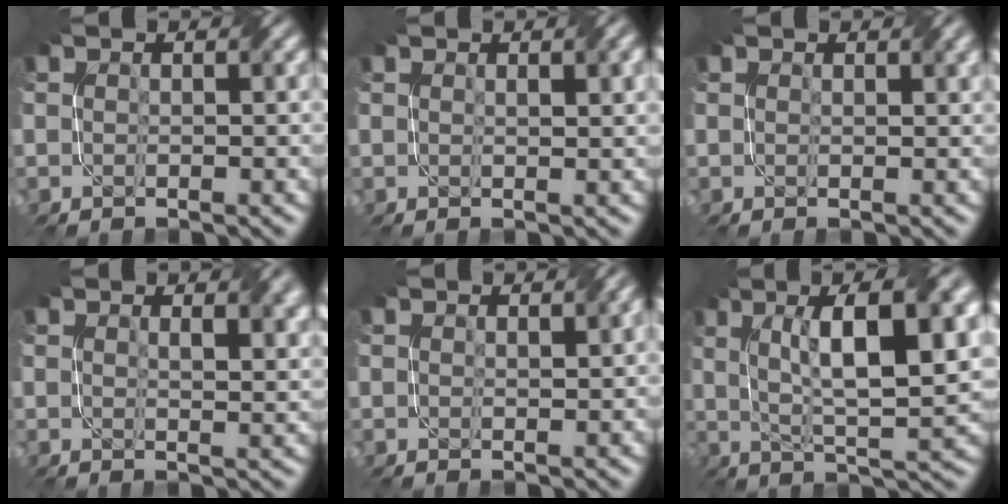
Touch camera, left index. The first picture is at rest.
{"total": 1.8, "force": [0.8, 0.4, 1.6], "torque": [-0.015, 0.001, 0.015]}
{"total": 1.4, "force": [1.2, 0.2, 0.8], "torque": [-0.010, -0.001, 0.019]}
{"total": 3.5, "force": [1.8, 1.3, 2.7], "torque": [-0.026, 0.002, 0.027]}
{"total": 1.1, "force": [0.7, 0.1, 0.9], "torque": [-0.010, 0.001, 0.012]}
{"total": 11.4, "force": [3.1, 3.3, 10.4], "torque": [-0.162, 0.008, 0.054]}